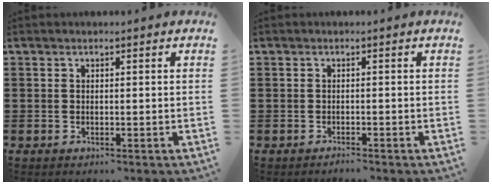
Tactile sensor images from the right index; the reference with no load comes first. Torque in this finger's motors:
{"motor_torque": [-0.55, 1.59, -1.05, -0.17]}